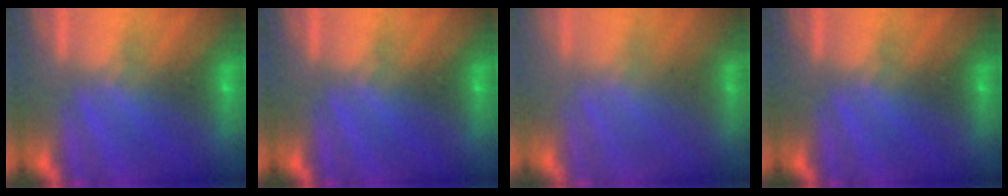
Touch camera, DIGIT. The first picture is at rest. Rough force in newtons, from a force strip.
{"total": 0.0}
{"total": 1.9}
{"total": 0.0}